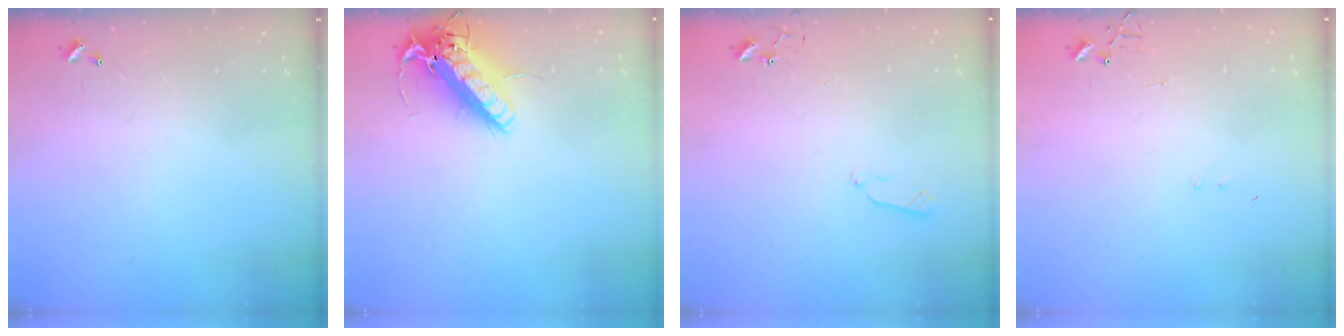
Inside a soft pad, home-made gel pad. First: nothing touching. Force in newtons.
{"total": 17.8, "press": 17.5, "slide": 3.4}
{"total": 5.6, "press": 5.6, "slide": 0.8}
{"total": 4.9, "press": 4.9, "slide": 0.3}